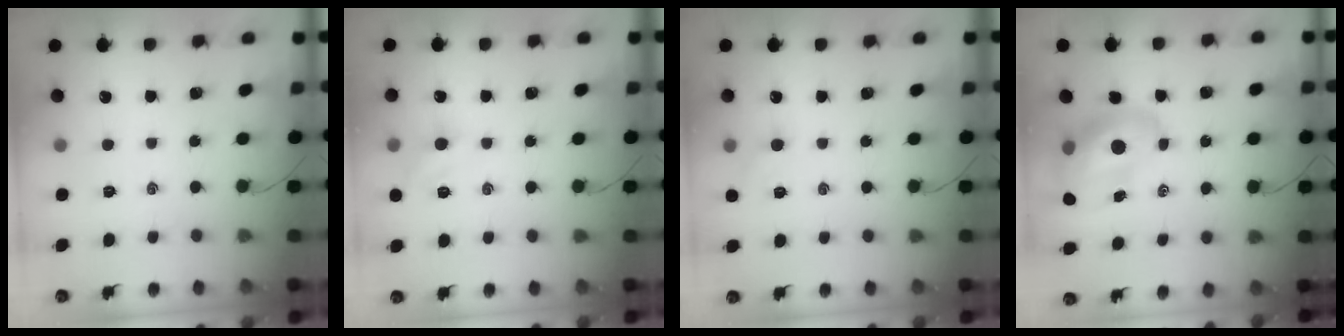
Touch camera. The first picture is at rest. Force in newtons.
{"total": 6.0, "press": 5.8, "slide": 1.5}
{"total": 4.8, "press": 4.7, "slide": 1.1}
{"total": 13.5, "press": 13.0, "slide": 3.6}